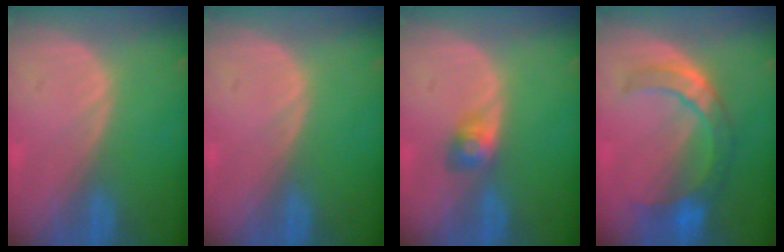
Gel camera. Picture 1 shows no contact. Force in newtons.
{"total": 0.0}
{"total": 2.9, "press": 2.7, "slide": 1.0}
{"total": 7.6, "press": 7.3, "slide": 1.9}